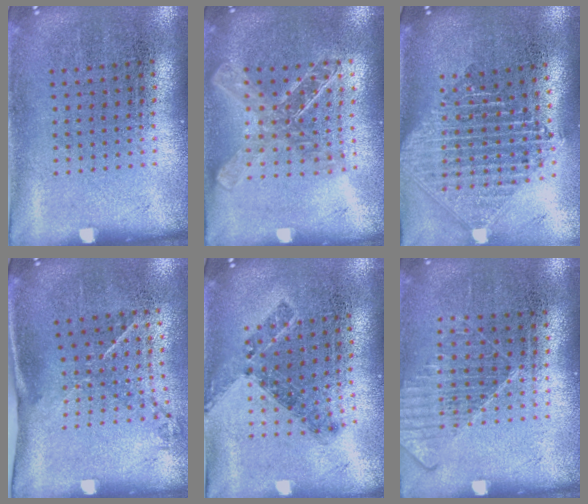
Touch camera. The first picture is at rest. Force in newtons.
{"total": 1.7, "press": 1.5, "slide": 0.8}
{"total": 2.4, "press": 1.9, "slide": 1.5}
{"total": 1.5, "press": 0.9, "slide": 1.1}
{"total": 0.8, "press": 0.7, "slide": 0.4}
{"total": 1.3, "press": 1.3, "slide": 0.3}